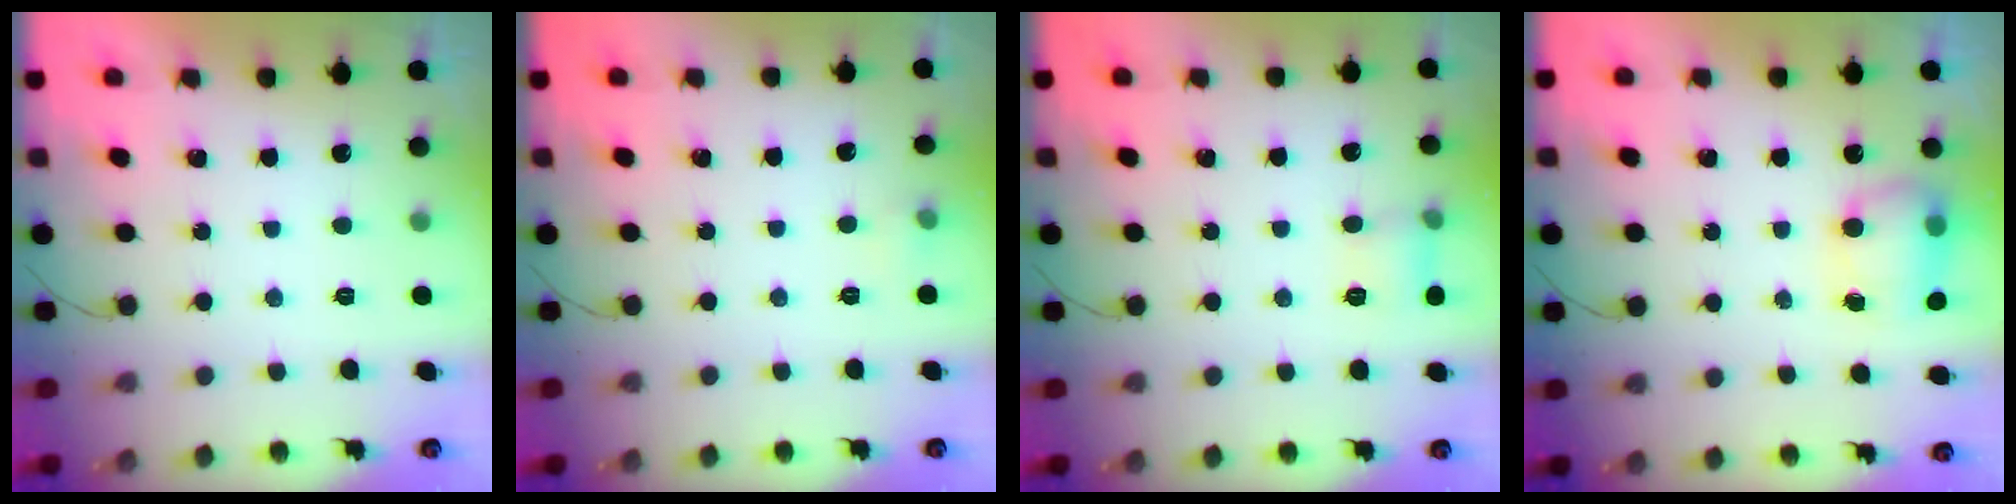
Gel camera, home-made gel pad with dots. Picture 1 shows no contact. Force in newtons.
{"total": 3.7, "press": 3.4, "slide": 1.3}
{"total": 6.5, "press": 6.2, "slide": 1.9}
{"total": 7.7, "press": 7.7, "slide": 0.9}